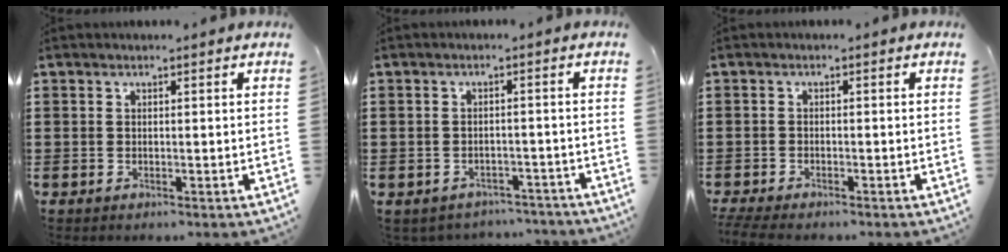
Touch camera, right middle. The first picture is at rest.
{"total": 2.2, "force": [-2.2, 0.4, -0.1], "torque": [-0.008, -0.005, -0.049]}
{"total": 2.0, "force": [-1.9, -0.1, 0.6], "torque": [-0.020, -0.005, -0.040]}